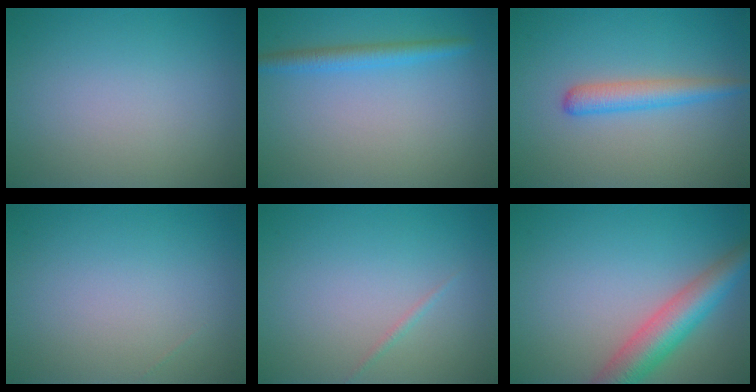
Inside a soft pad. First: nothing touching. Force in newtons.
{"total": 2.2, "press": 2.2, "slide": 0.2}
{"total": 2.7, "press": 2.7, "slide": 0.1}
{"total": 0.0}
{"total": 0.5, "press": 0.5, "slide": 0.0}
{"total": 5.8, "press": 5.8, "slide": 0.2}